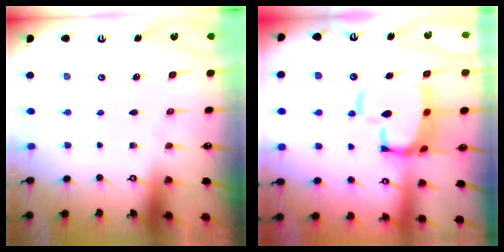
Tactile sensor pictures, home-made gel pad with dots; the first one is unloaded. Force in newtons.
{"total": 11.6, "press": 11.5, "slide": 1.3}